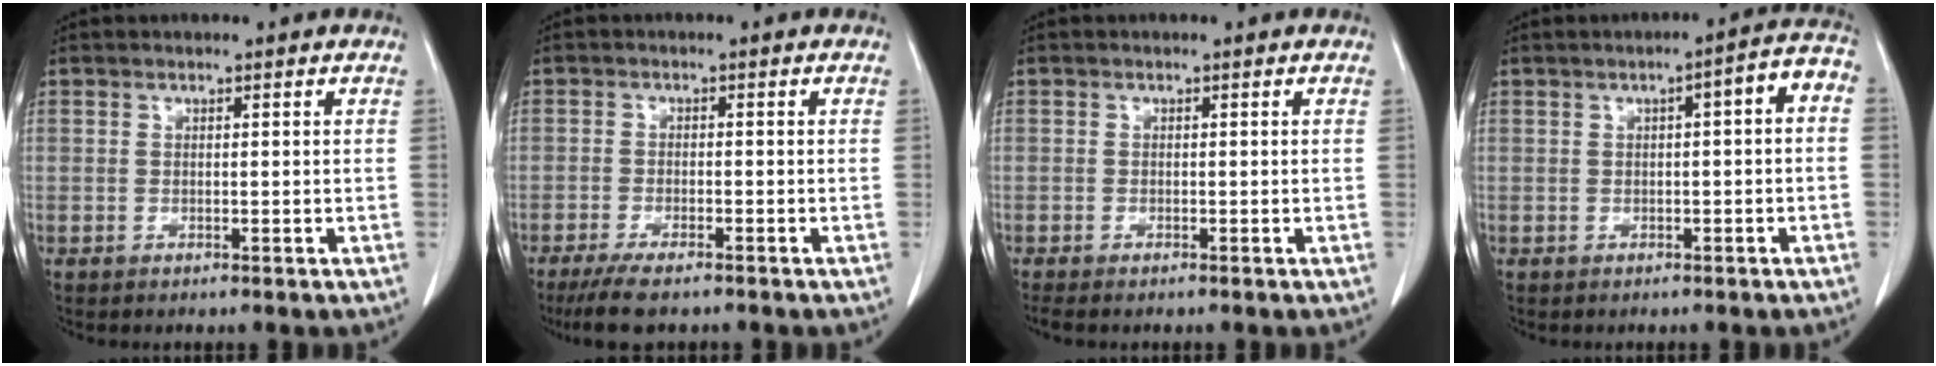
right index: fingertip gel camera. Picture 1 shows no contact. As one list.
[{"total": 6.0, "force": [-4.8, 1.1, 3.5], "torque": [-0.062, -0.014, -0.079]}, {"total": 1.8, "force": [-1.6, 0.2, 0.8], "torque": [-0.012, -0.004, -0.024]}, {"total": 4.8, "force": [0.3, 0.8, 4.8], "torque": [-0.059, 0.021, -0.001]}]